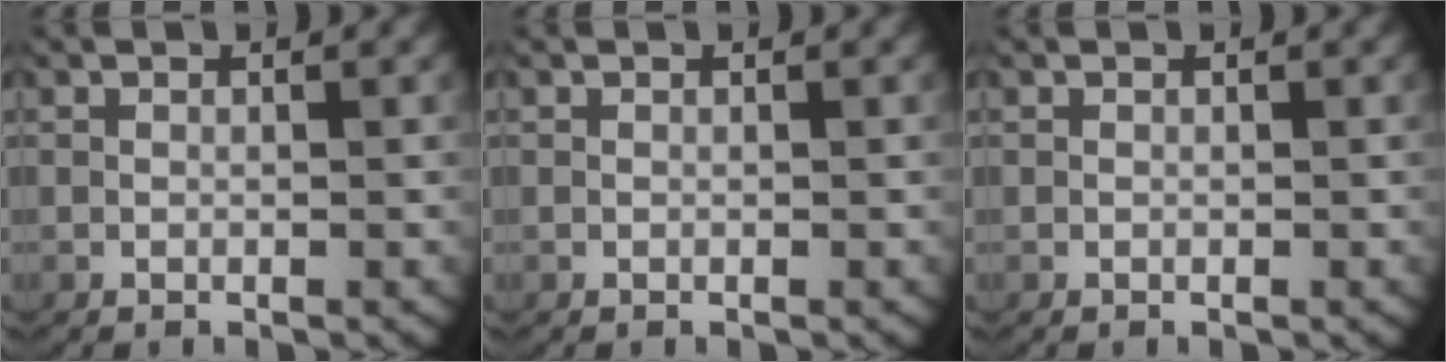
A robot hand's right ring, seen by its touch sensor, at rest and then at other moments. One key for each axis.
{"total": 0.0}
{"total": 0.0}